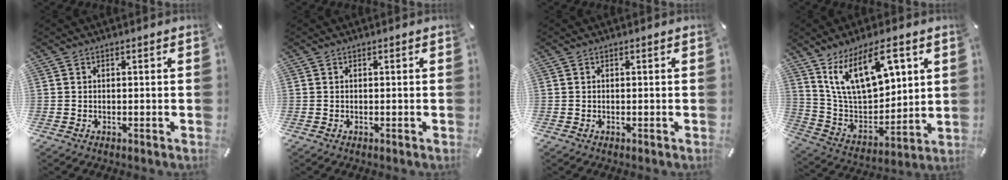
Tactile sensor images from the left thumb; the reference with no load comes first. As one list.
[{"total": 0.0}, {"total": 0.0}, {"total": 17.6, "force": [9.6, 9.2, 11.5], "torque": [-0.227, -0.038, 0.168]}]